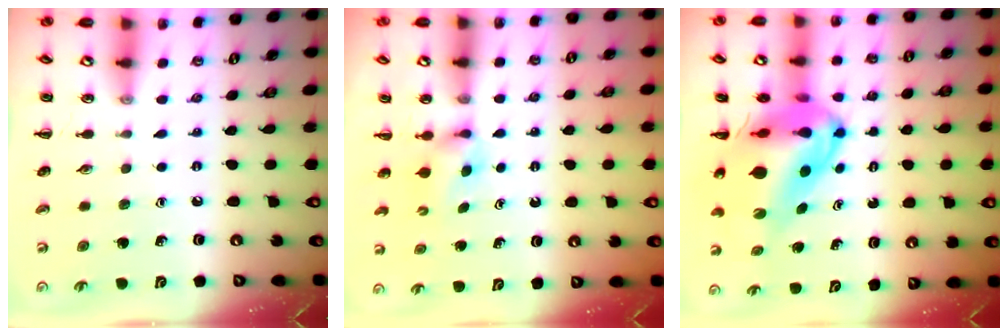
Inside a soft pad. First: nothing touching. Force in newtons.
{"total": 2.9, "press": 2.8, "slide": 1.0}
{"total": 15.3, "press": 14.6, "slide": 4.7}